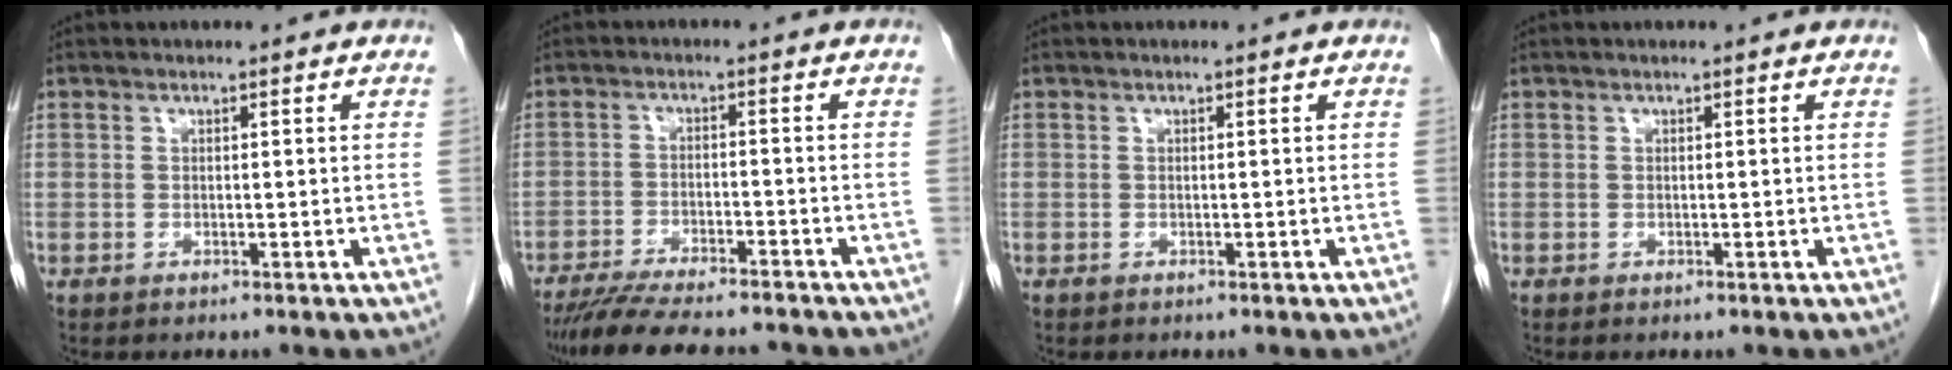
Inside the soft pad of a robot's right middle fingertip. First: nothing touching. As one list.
[{"total": 12.9, "force": [-11.5, 1.5, 5.6], "torque": [-0.090, -0.012, -0.171]}, {"total": 0.0}, {"total": 0.0}]